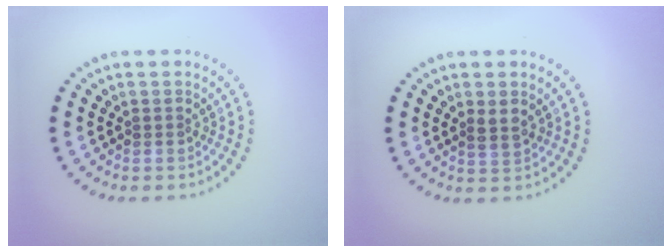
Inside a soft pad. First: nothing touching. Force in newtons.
{"total": 1.4, "press": 1.3, "slide": 0.5}